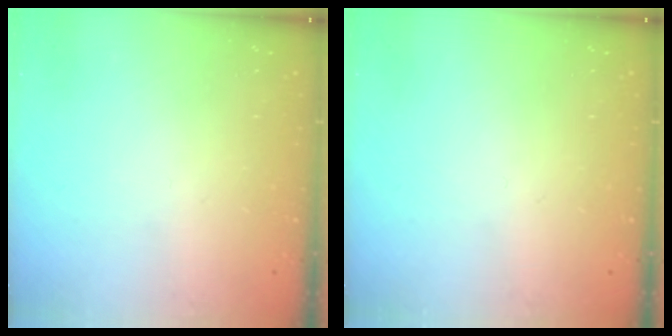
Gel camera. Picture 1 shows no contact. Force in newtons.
{"total": 0.0}